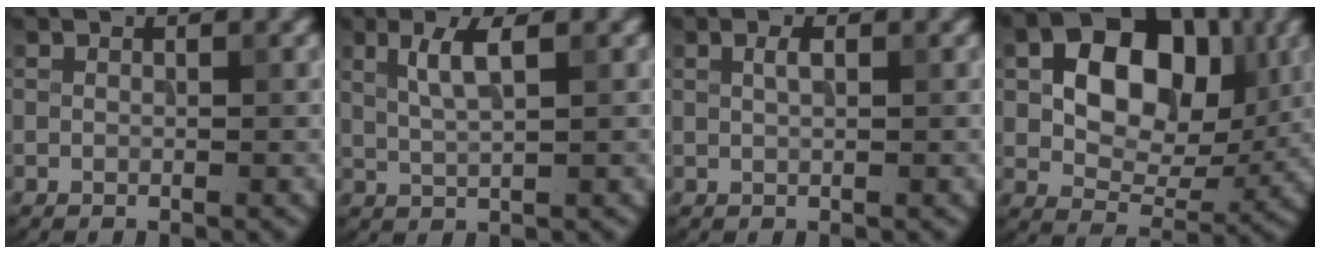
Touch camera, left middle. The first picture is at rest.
{"total": 3.0, "force": [1.1, 0.7, 2.6], "torque": [-0.052, -0.001, 0.024]}
{"total": 1.0, "force": [0.4, 0.3, 0.9], "torque": [-0.018, 0.003, 0.008]}
{"total": 10.9, "force": [2.3, 7.4, 7.6], "torque": [-0.118, 0.005, 0.027]}